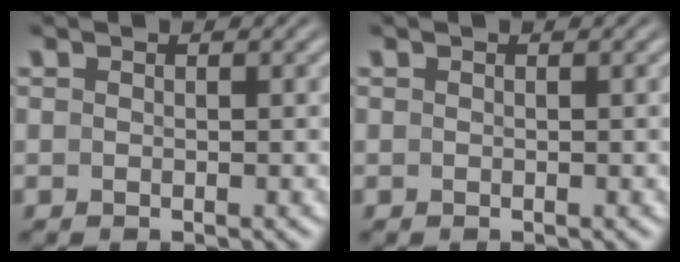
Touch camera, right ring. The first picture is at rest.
{"total": 0.0}